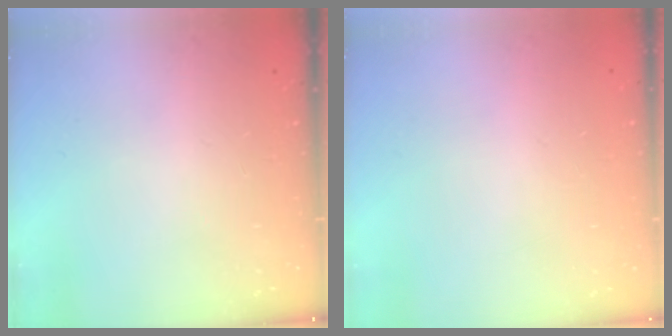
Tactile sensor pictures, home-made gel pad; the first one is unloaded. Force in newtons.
{"total": 0.0}